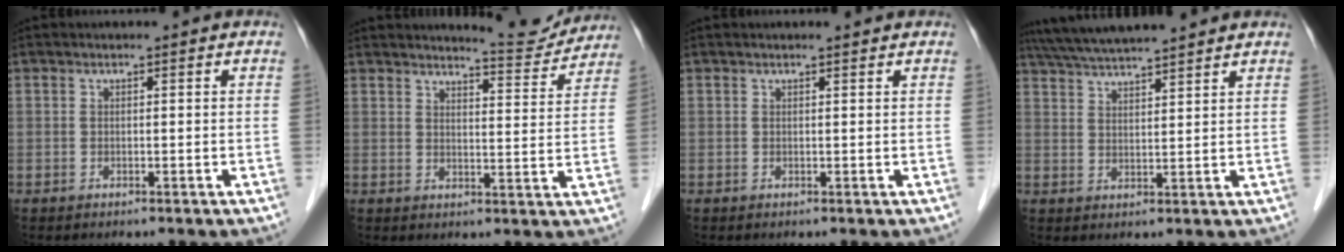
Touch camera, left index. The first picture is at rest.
{"total": 6.9, "force": [6.8, 0.3, 0.3], "torque": [-0.009, -0.021, 0.084]}
{"total": 0.9, "force": [0.8, -0.1, 0.2], "torque": [-0.008, 0.002, 0.013]}
{"total": 10.7, "force": [9.7, 0.3, 4.6], "torque": [-0.085, 0.033, 0.153]}